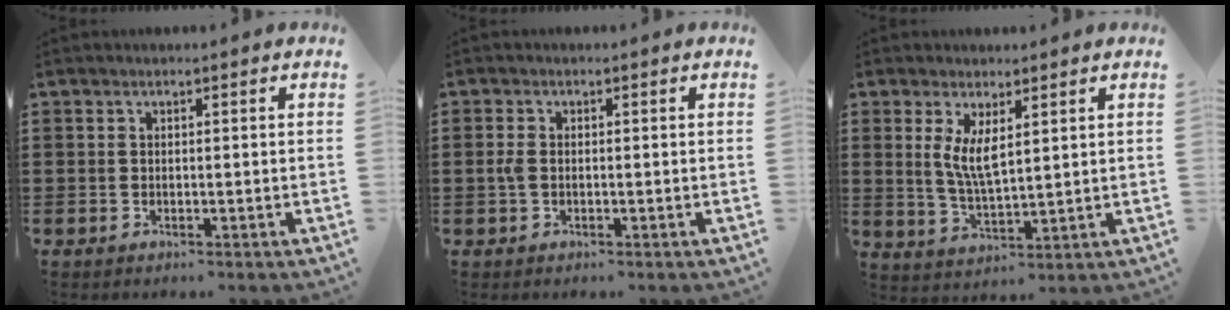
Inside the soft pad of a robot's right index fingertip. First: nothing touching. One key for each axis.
{"total": 1.8, "fx": -0.2, "fy": 1.1, "fz": 1.4, "tx": -0.037, "ty": 0.002, "tz": -0.008}
{"total": 5.2, "fx": 1.8, "fy": 1.6, "fz": 4.6, "tx": -0.096, "ty": -0.001, "tz": 0.033}